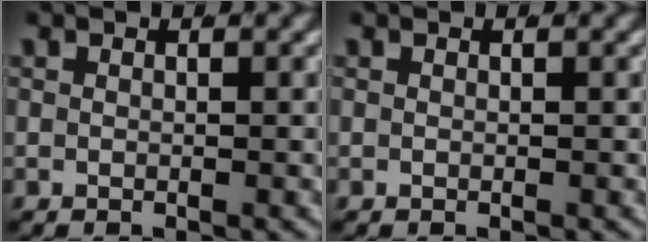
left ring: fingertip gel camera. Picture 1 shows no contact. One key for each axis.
{"total": 0.0}